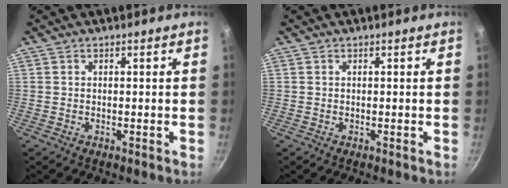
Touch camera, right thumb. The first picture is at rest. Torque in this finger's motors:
{"motor_torque": [-0.03, 0.03, 0.07, -0.01, 0.02]}